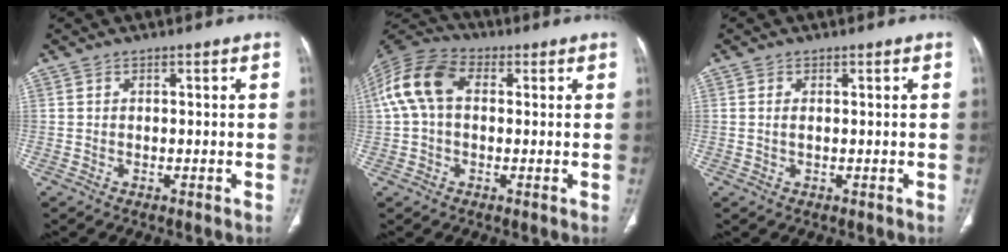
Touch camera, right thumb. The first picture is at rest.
{"total": 11.6, "force": [1.7, 7.7, 8.5], "torque": [-0.178, 0.037, 0.024]}
{"total": 1.1, "force": [0.2, 0.5, 0.9], "torque": [-0.025, 0.000, 0.005]}